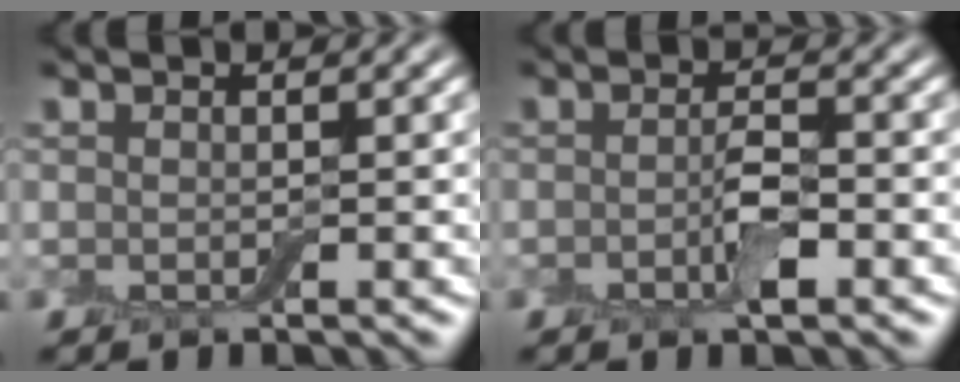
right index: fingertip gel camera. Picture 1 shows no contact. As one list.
[{"total": 2.2, "force": [-0.7, 0.7, 2.0], "torque": [-0.036, -0.001, -0.017]}]